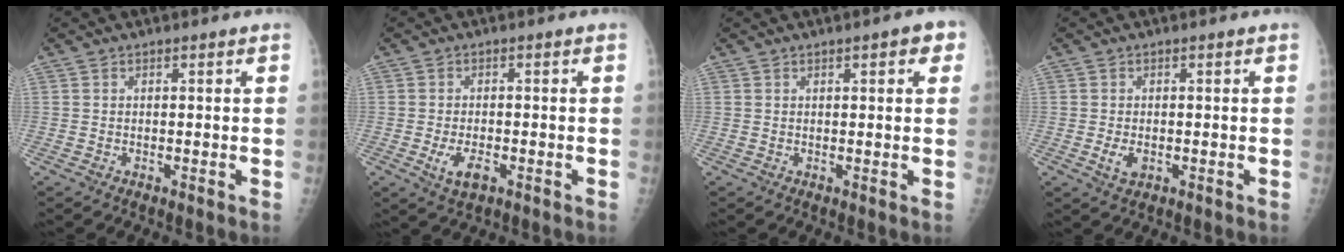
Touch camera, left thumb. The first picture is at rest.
{"total": 4.2, "force": [-1.5, 2.1, 3.3], "torque": [-0.063, -0.001, -0.020]}
{"total": 3.6, "force": [1.7, 1.2, 3.0], "torque": [-0.026, 0.000, 0.016]}
{"total": 2.5, "force": [-0.5, 1.5, 2.0], "torque": [-0.040, -0.004, -0.006]}